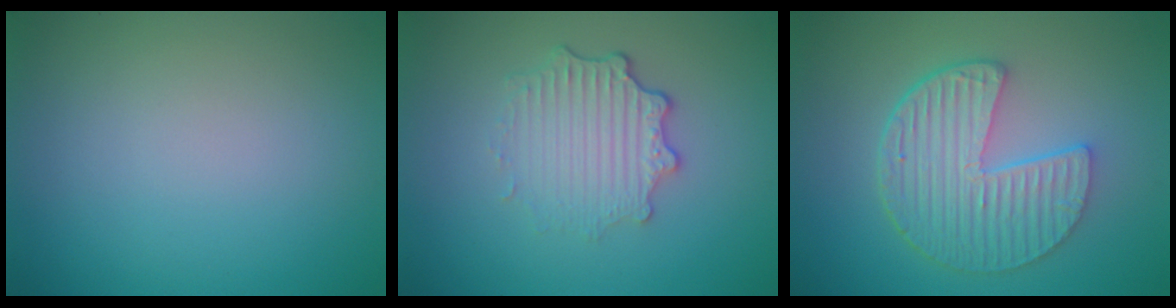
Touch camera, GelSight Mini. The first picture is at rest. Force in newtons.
{"total": 3.6, "press": 2.8, "slide": 2.3}
{"total": 6.6, "press": 4.7, "slide": 4.5}